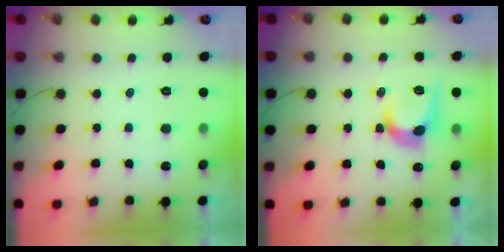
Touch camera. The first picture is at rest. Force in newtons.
{"total": 11.0, "press": 11.0, "slide": 0.6}